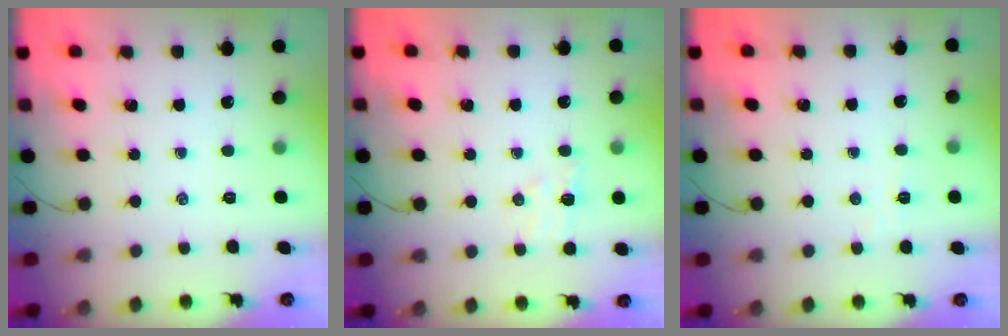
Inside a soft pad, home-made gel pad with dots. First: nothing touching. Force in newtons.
{"total": 5.4, "press": 5.4, "slide": 0.9}
{"total": 3.2, "press": 3.1, "slide": 1.0}